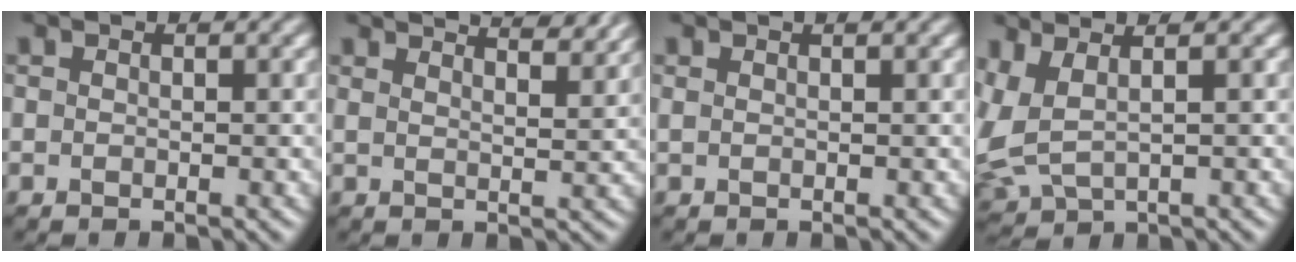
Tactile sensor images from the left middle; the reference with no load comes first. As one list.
[{"total": 7.7, "force": [6.1, 2.5, 4.1], "torque": [-0.024, 0.043, 0.037]}, {"total": 1.5, "force": [1.0, 0.6, 0.9], "torque": [-0.008, 0.009, 0.005]}, {"total": 4.6, "force": [0.8, 2.4, 3.8], "torque": [-0.104, -0.004, 0.026]}]